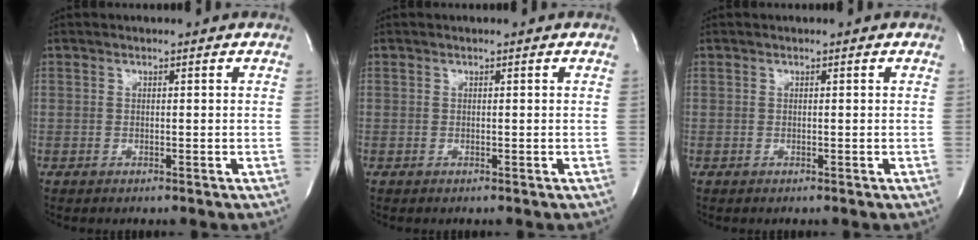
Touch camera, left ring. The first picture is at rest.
{"total": 0.0}
{"total": 0.0}